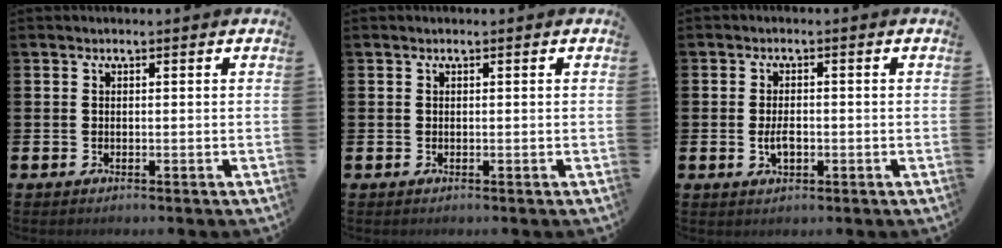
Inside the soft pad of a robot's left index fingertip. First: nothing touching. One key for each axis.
{"total": 0.0}
{"total": 2.7, "fx": -0.4, "fy": 1.4, "fz": 2.3, "tx": -0.030, "ty": -0.004, "tz": -0.010}